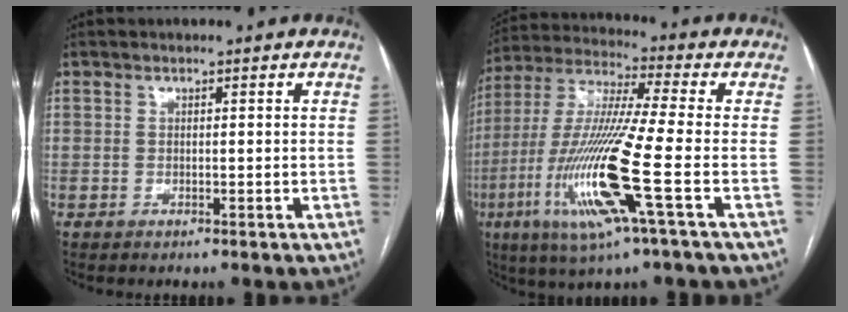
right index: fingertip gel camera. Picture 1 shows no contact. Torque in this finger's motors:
{"motor_torque": [2.14, 0.00, 1.05, 0.21]}